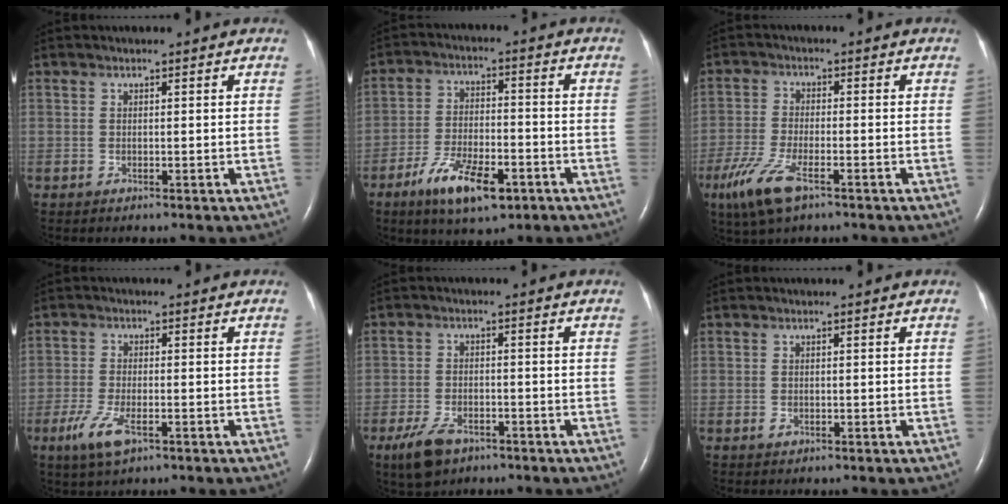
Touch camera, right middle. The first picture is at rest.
{"total": 10.2, "force": [-5.7, 3.6, 7.6], "torque": [-0.140, -0.007, -0.095]}
{"total": 7.8, "force": [-4.4, 2.1, 6.1], "torque": [-0.139, -0.019, -0.080]}
{"total": 5.4, "force": [-2.8, 1.6, 4.4], "torque": [-0.099, -0.011, -0.049]}
{"total": 5.7, "force": [-3.6, 2.9, 3.3], "torque": [-0.075, -0.005, -0.059]}
{"total": 0.7, "force": [-0.3, 0.4, 0.4], "torque": [-0.010, 0.000, -0.003]}